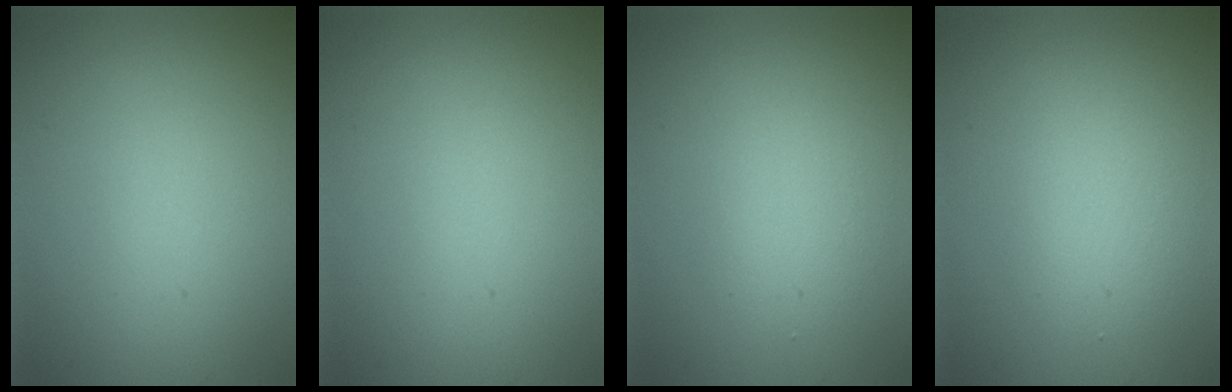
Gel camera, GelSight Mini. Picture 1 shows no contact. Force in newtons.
{"total": 0.0}
{"total": 2.4, "press": 2.4, "slide": 0.0}
{"total": 2.7, "press": 2.6, "slide": 0.3}